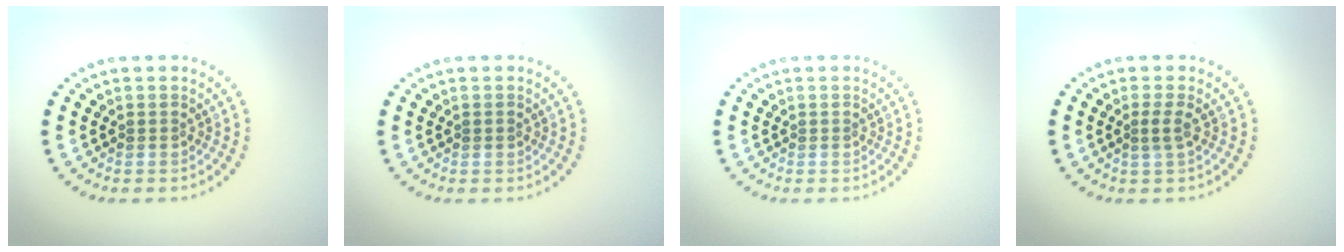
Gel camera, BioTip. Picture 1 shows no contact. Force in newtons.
{"total": 0.5, "press": 0.5, "slide": 0.1}
{"total": 0.0}
{"total": 1.2, "press": 1.1, "slide": 0.5}